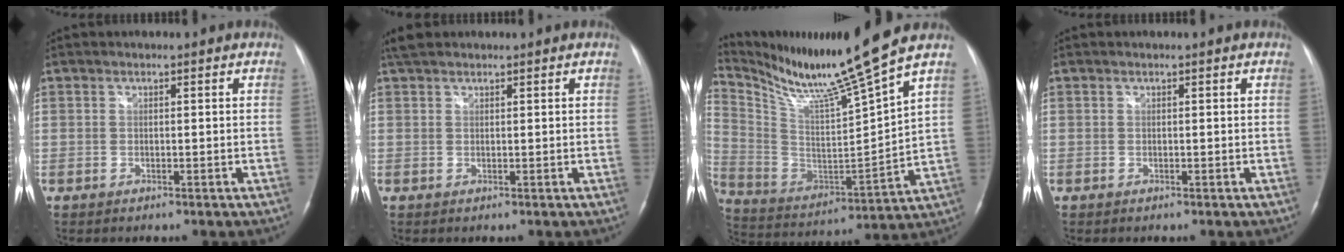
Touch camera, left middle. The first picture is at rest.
{"total": 2.4, "force": [2.0, 1.0, 0.9], "torque": [-0.020, 0.020, 0.036]}
{"total": 17.3, "force": [14.3, -2.5, 9.4], "torque": [-0.184, -0.043, 0.258]}
{"total": 0.0}